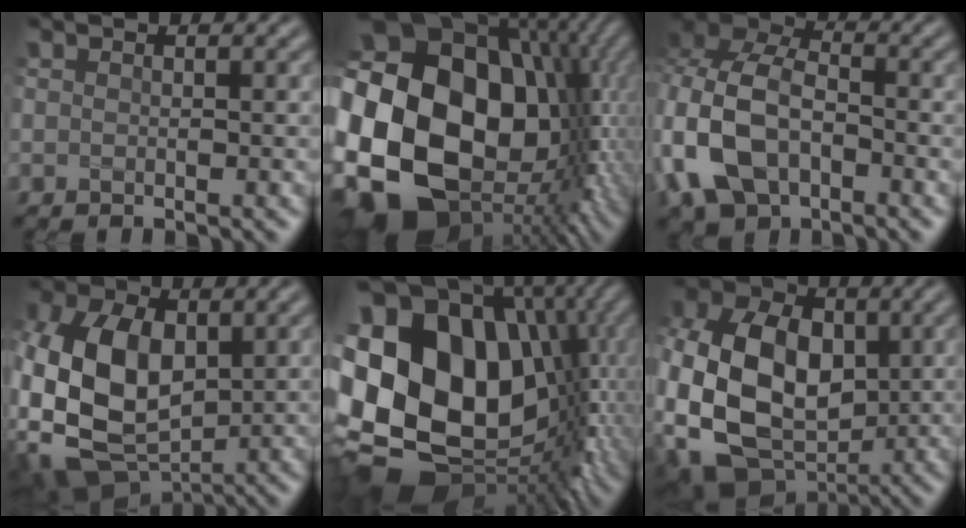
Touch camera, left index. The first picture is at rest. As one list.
[{"total": 22.2, "force": [-0.8, 16.0, 15.4], "torque": [-0.313, -0.002, 0.007]}, {"total": 9.6, "force": [-2.4, 6.8, 6.4], "torque": [-0.169, -0.008, -0.056]}, {"total": 11.5, "force": [-0.3, 7.7, 8.5], "torque": [-0.205, -0.010, -0.003]}, {"total": 21.1, "force": [0.2, 16.2, 13.4], "torque": [-0.270, -0.004, 0.029]}, {"total": 13.7, "force": [-1.8, 9.6, 9.6], "torque": [-0.212, -0.001, -0.036]}]